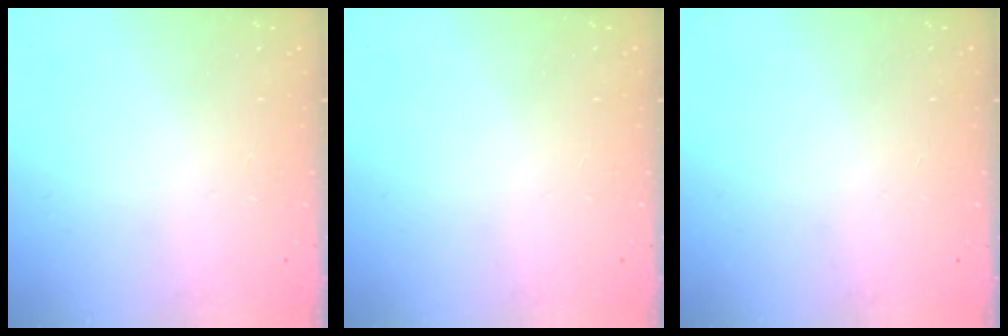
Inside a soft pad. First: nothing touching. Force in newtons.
{"total": 0.0}
{"total": 0.0}